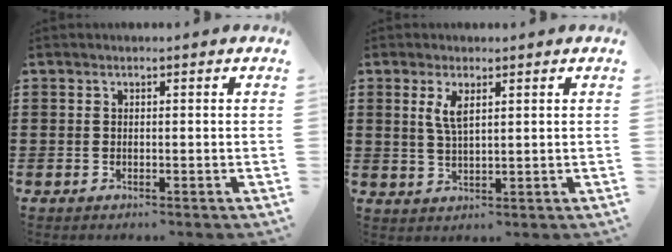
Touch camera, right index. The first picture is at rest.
{"total": 3.4, "force": [1.5, 1.1, 2.9], "torque": [-0.061, 0.005, 0.025]}